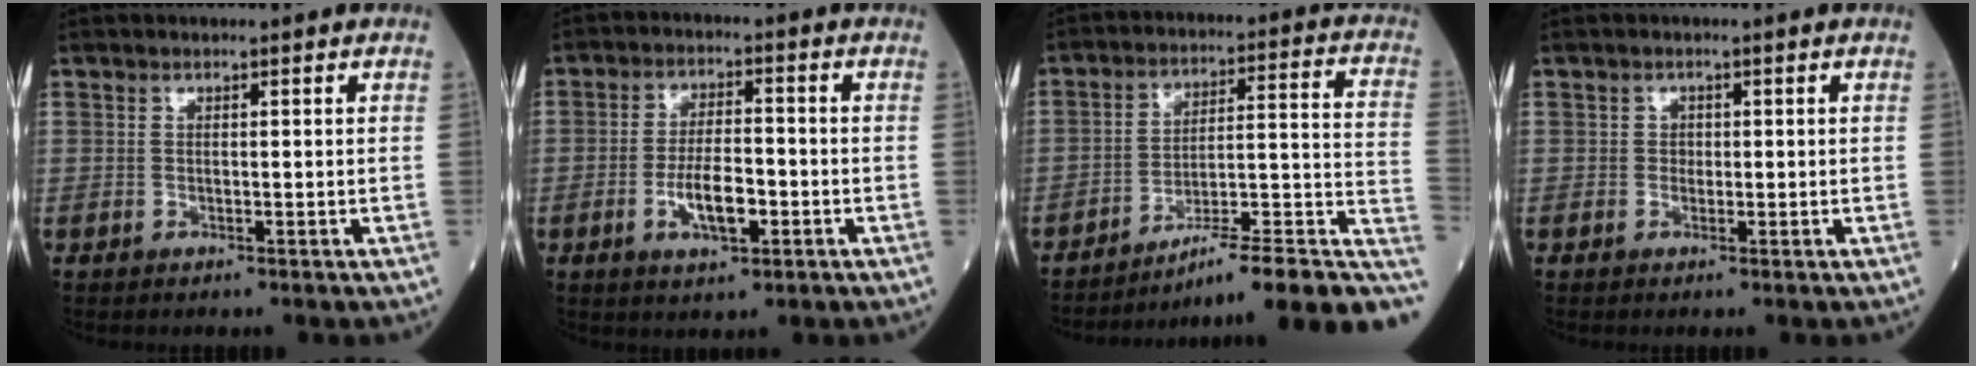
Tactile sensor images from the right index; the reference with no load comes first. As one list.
[{"total": 6.6, "force": [-2.2, 2.2, 5.8], "torque": [-0.109, 0.001, -0.038]}, {"total": 18.3, "force": [-13.5, 0.8, 12.4], "torque": [-0.102, 0.045, -0.195]}, {"total": 1.0, "force": [0.0, 0.9, 0.3], "torque": [-0.001, 0.003, -0.001]}]